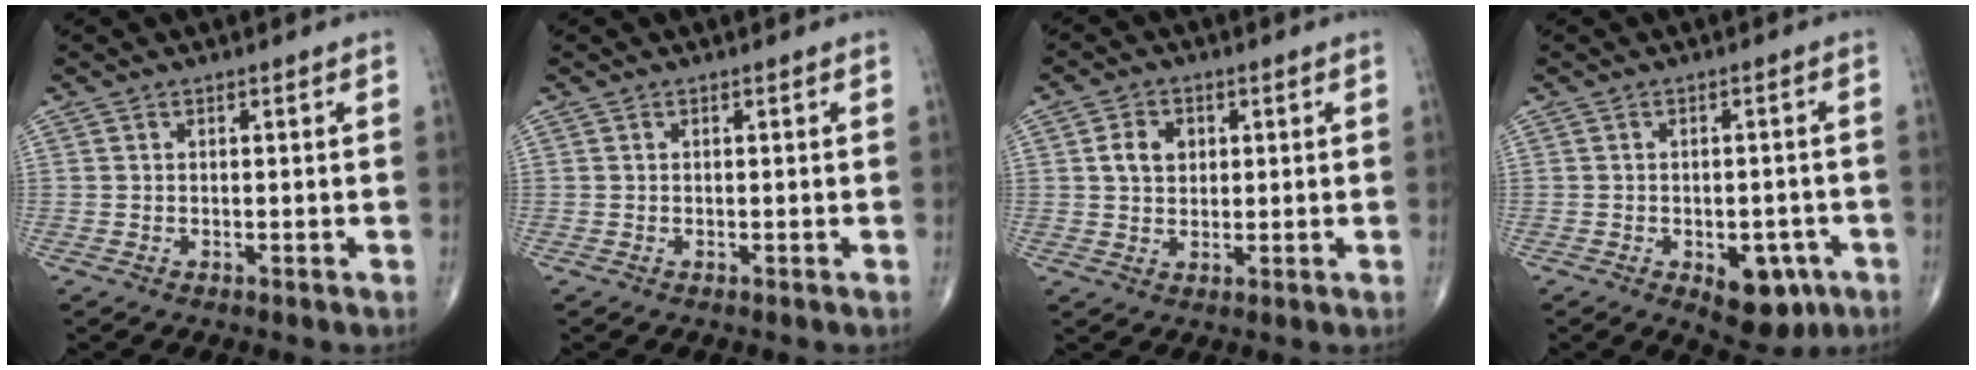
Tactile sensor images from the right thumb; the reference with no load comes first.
{"total": 0.0}
{"total": 5.0, "force": [1.2, 3.9, 3.0], "torque": [-0.038, -0.001, 0.019]}
{"total": 8.3, "force": [-3.6, 4.7, 5.8], "torque": [-0.046, 0.014, -0.036]}